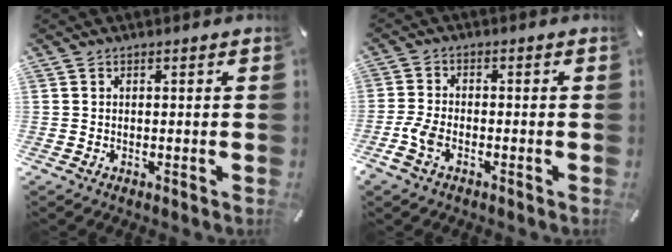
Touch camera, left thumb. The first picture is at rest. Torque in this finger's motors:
{"motor_torque": [-0.03, 0.56, 0.63, 0.28, 0.15]}